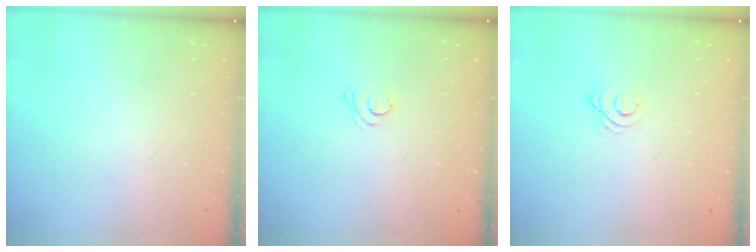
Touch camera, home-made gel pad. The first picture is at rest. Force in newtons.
{"total": 3.7, "press": 3.7, "slide": 0.5}
{"total": 3.1, "press": 3.1, "slide": 0.4}